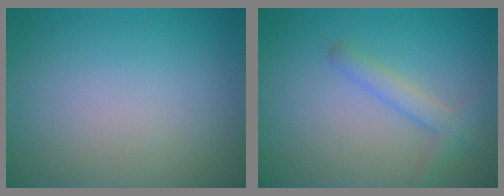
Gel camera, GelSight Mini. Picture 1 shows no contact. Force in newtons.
{"total": 2.2, "press": 2.2, "slide": 0.1}